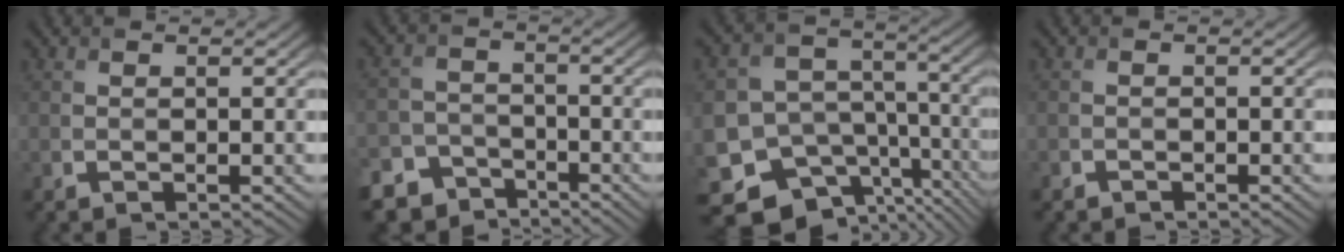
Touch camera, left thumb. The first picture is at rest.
{"total": 8.6, "force": [-6.5, 5.4, 1.6], "torque": [-0.043, -0.019, -0.114]}
{"total": 16.0, "force": [-9.2, 11.8, 5.7], "torque": [-0.144, -0.048, -0.106]}
{"total": 0.9, "force": [-0.8, 0.5, -0.1], "torque": [0.003, -0.002, -0.017]}